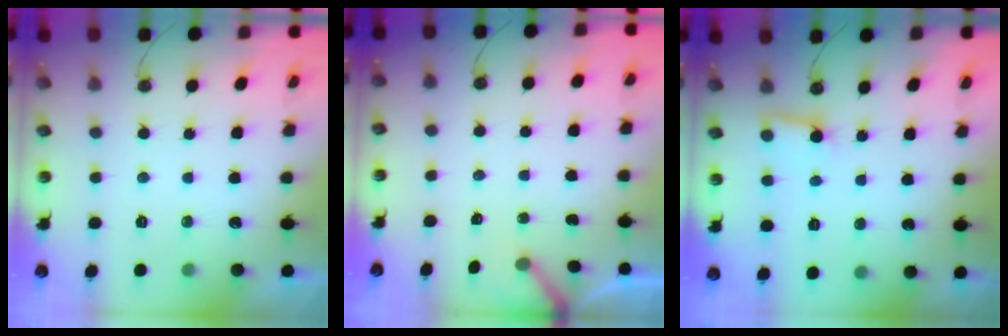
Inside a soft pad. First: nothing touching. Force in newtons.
{"total": 3.1, "press": 3.1, "slide": 0.2}
{"total": 3.8, "press": 3.7, "slide": 0.4}